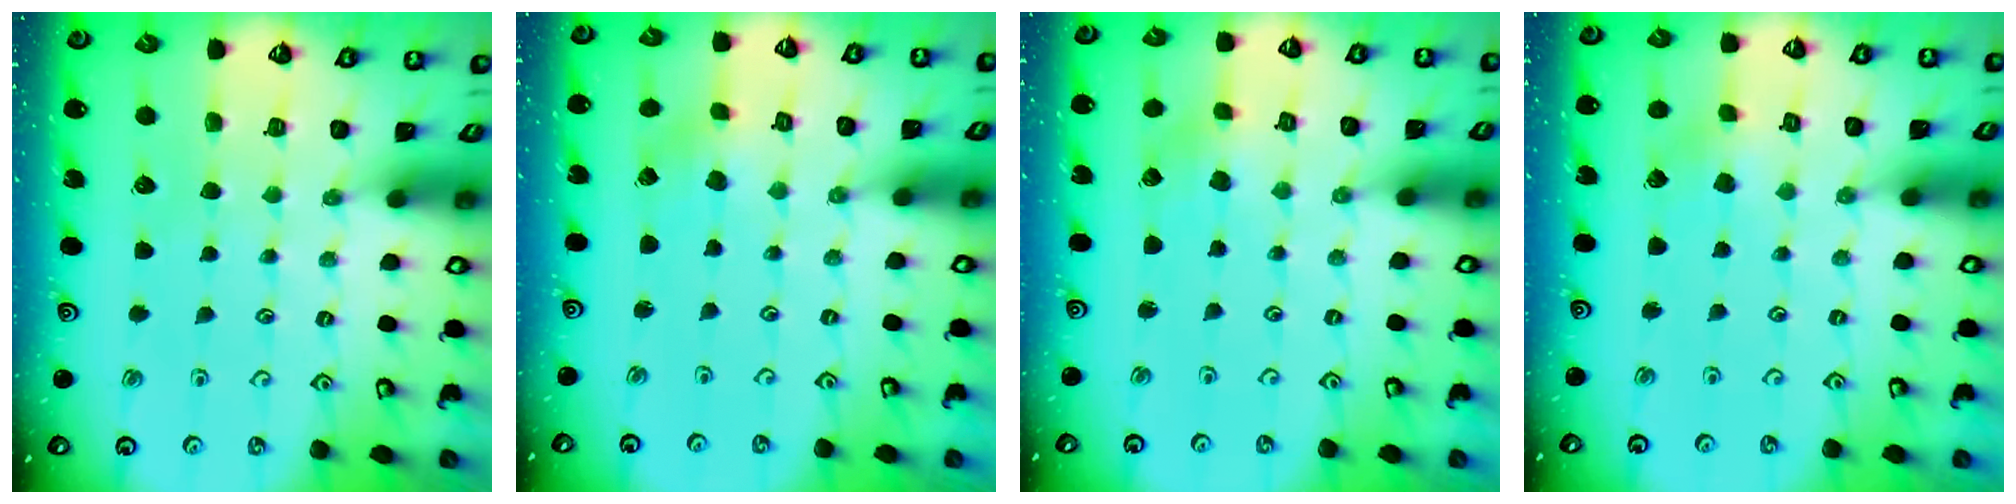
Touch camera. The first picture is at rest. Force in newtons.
{"total": 0.5, "press": 0.5, "slide": 0.1}
{"total": 1.4, "press": 1.4, "slide": 0.2}
{"total": 2.2, "press": 2.2, "slide": 0.1}